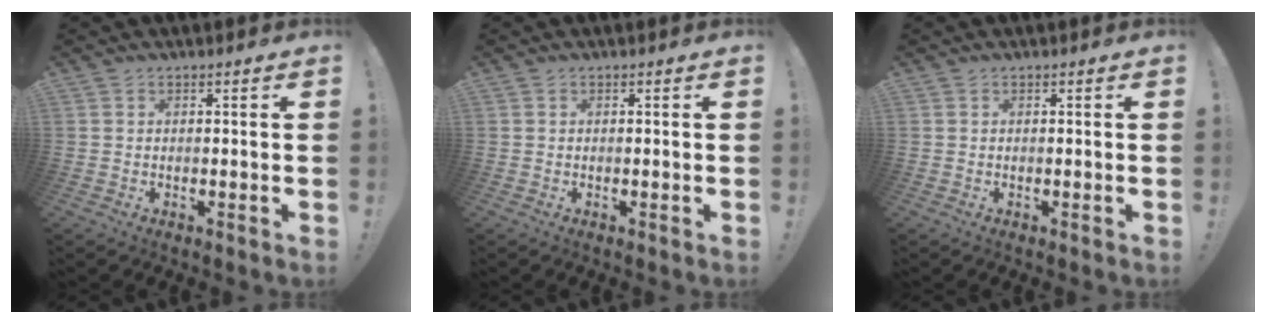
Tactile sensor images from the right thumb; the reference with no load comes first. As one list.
[{"total": 0.0}, {"total": 0.0}]